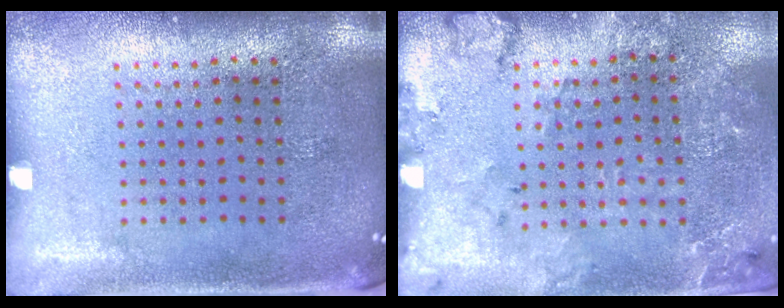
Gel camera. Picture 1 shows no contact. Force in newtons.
{"total": 1.8, "press": 1.8, "slide": 0.3}